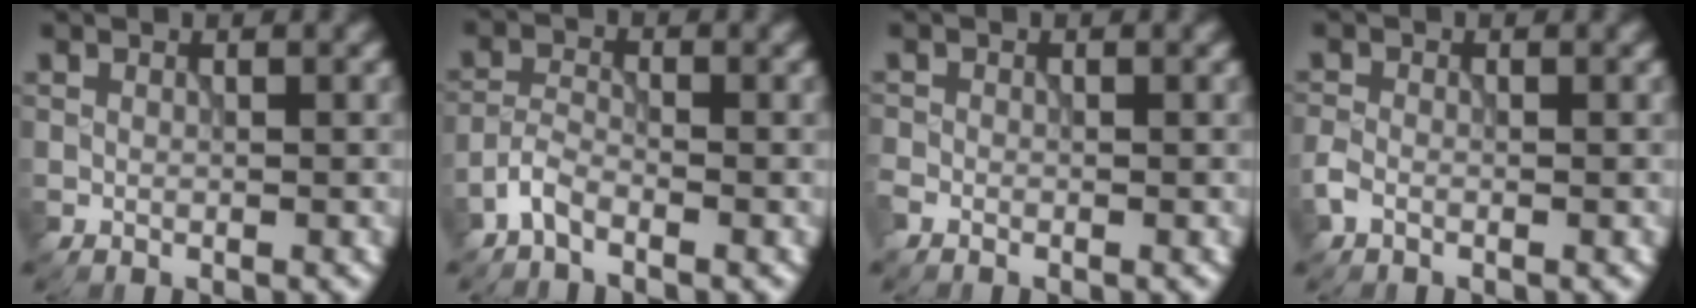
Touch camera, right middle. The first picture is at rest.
{"total": 2.0, "force": [-1.5, 0.6, 1.1], "torque": [-0.025, 0.005, -0.041]}
{"total": 1.0, "force": [-0.9, 0.4, 0.3], "torque": [-0.008, -0.003, -0.024]}
{"total": 1.4, "force": [-0.8, 0.8, 0.8], "torque": [-0.019, 0.001, -0.023]}